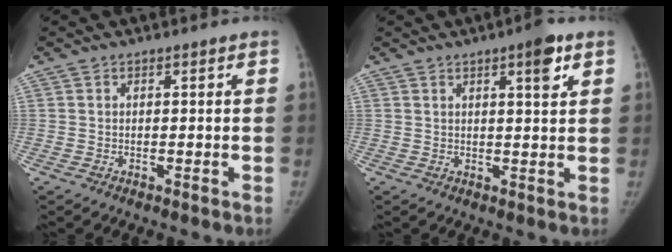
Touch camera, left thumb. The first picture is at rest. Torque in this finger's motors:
{"motor_torque": [0.28, -0.35, 0.71, -0.63, 0.17]}